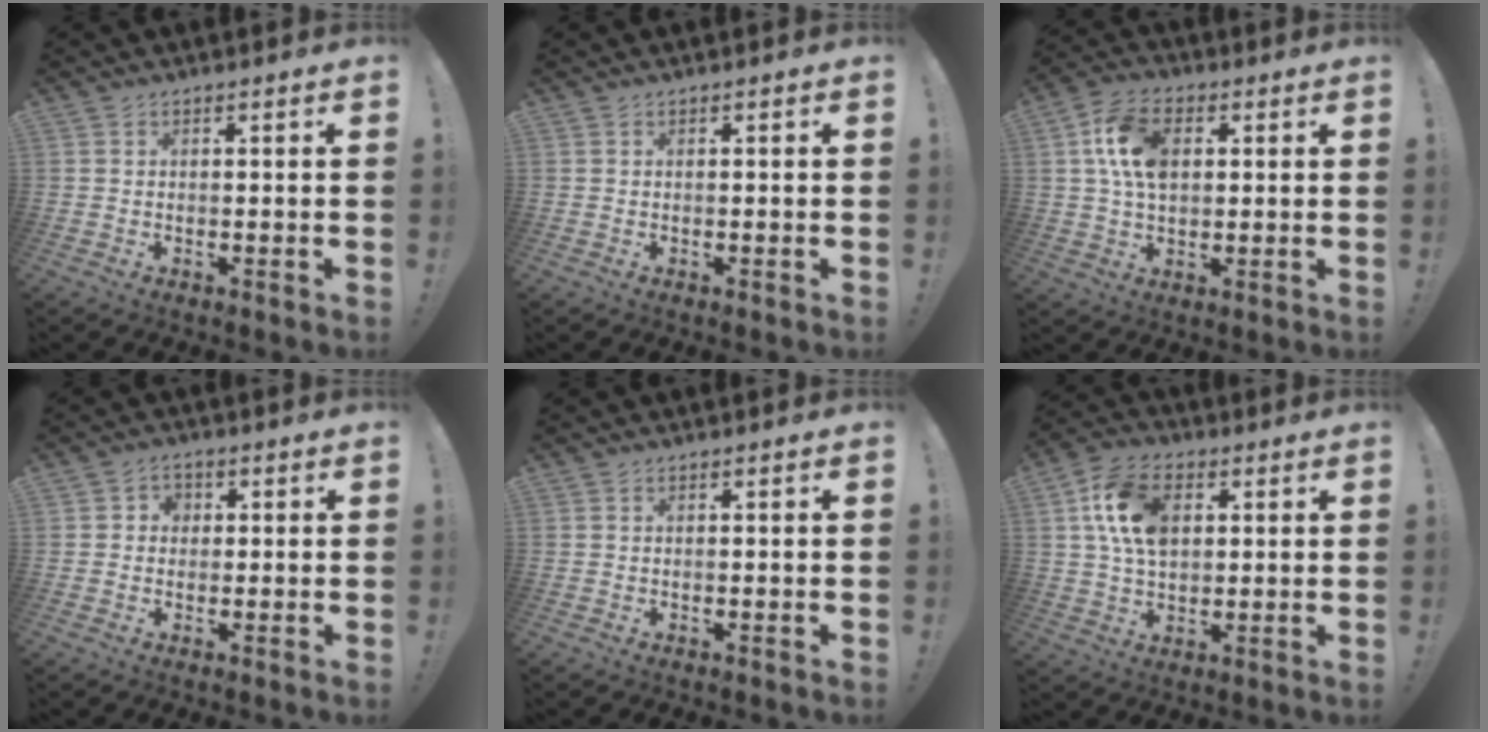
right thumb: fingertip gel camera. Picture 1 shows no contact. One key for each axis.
{"total": 0.0}
{"total": 12.4, "fx": 2.7, "fy": 8.4, "fz": 8.7, "tx": -0.173, "ty": 0.014, "tz": 0.054}
{"total": 3.2, "fx": 0.0, "fy": 3.0, "fz": 1.0, "tx": -0.015, "ty": 0.004, "tz": -0.001}
{"total": 0.0}
{"total": 14.2, "fx": 3.7, "fy": 9.8, "fz": 9.7, "tx": -0.170, "ty": 0.010, "tz": 0.072}